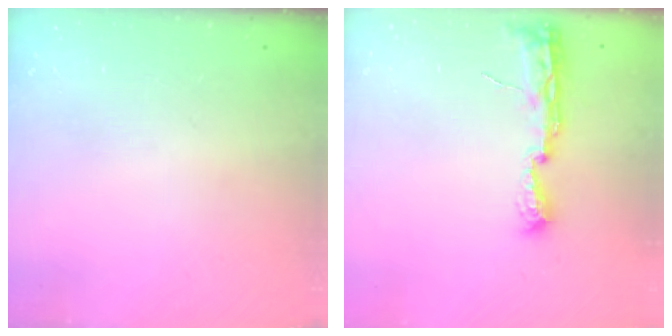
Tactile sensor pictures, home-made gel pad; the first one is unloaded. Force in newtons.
{"total": 8.0, "press": 8.0, "slide": 0.7}